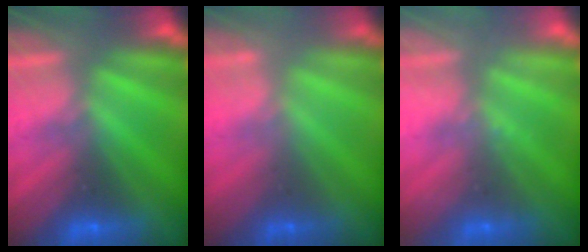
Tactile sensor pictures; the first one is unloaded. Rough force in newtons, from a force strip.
{"total": 2.4}
{"total": 2.3}